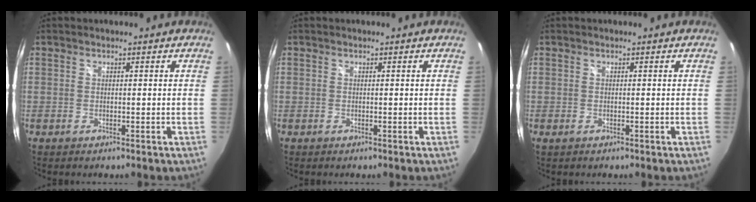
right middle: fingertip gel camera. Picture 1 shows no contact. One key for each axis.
{"total": 0.0}
{"total": 0.5, "fx": 0.0, "fy": 0.0, "fz": 0.5, "tx": -0.010, "ty": 0.003, "tz": -0.001}